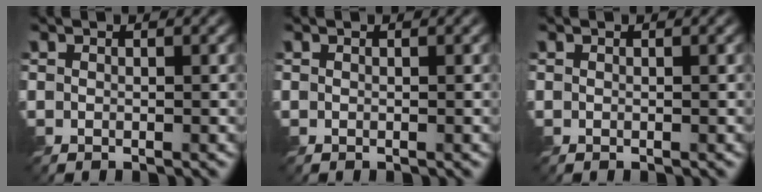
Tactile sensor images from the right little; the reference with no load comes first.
{"total": 0.0}
{"total": 0.0}